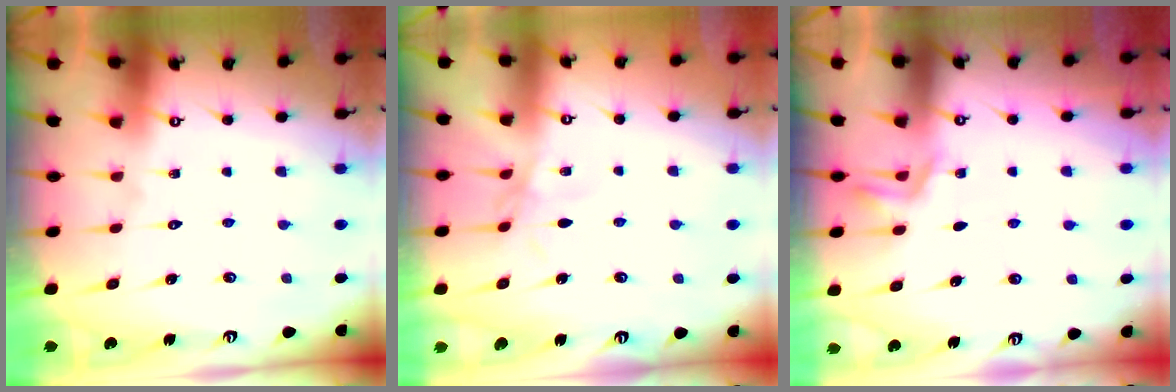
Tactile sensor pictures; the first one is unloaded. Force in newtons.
{"total": 2.0, "press": 2.0, "slide": 0.4}
{"total": 2.9, "press": 2.3, "slide": 1.7}